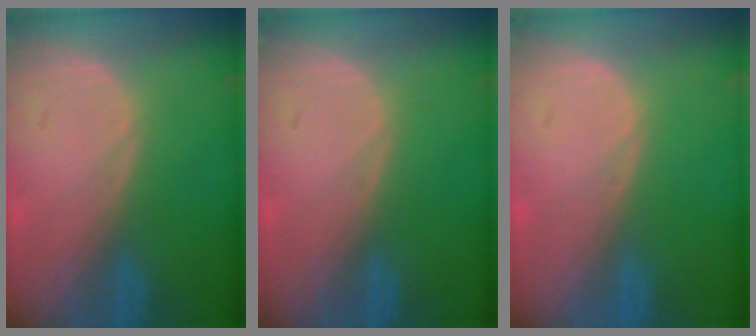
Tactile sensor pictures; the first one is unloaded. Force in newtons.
{"total": 0.0}
{"total": 0.0}